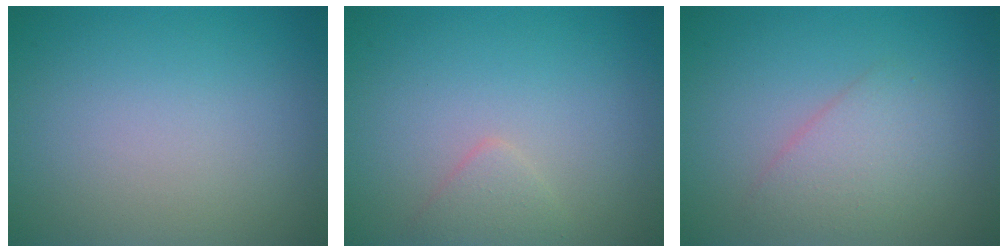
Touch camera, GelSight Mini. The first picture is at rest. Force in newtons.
{"total": 1.3, "press": 1.3, "slide": 0.0}
{"total": 2.4, "press": 2.4, "slide": 0.1}